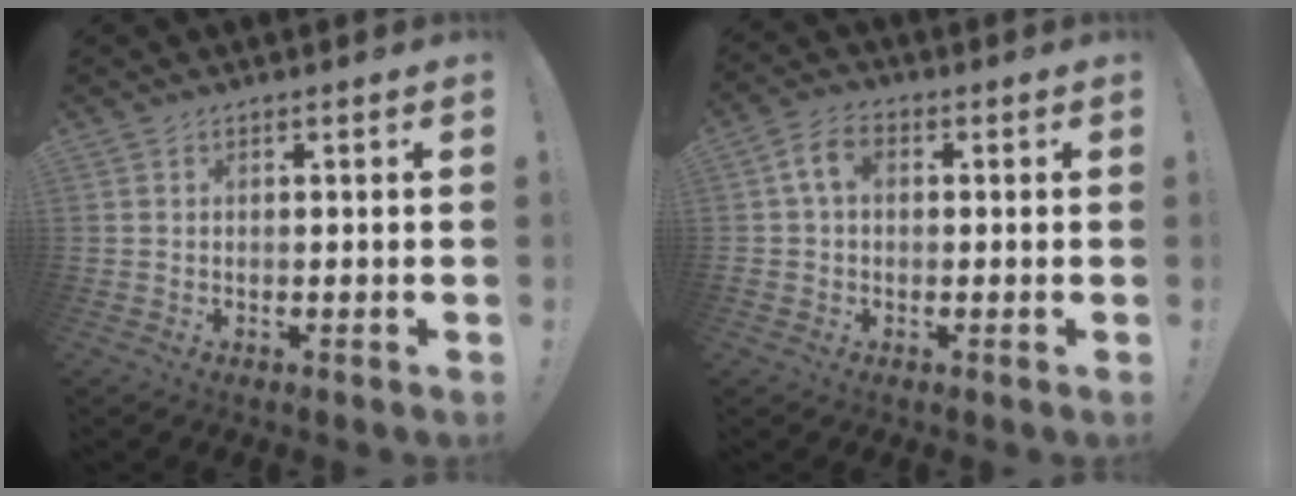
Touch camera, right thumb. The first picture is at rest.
{"total": 6.7, "force": [1.2, 4.6, 4.8], "torque": [-0.097, 0.015, 0.026]}